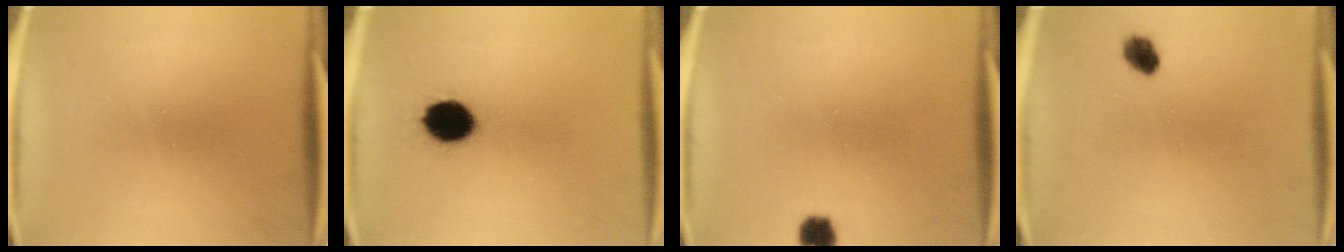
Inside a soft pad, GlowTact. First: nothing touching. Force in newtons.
{"total": 10.9}
{"total": 3.4}
{"total": 3.9}